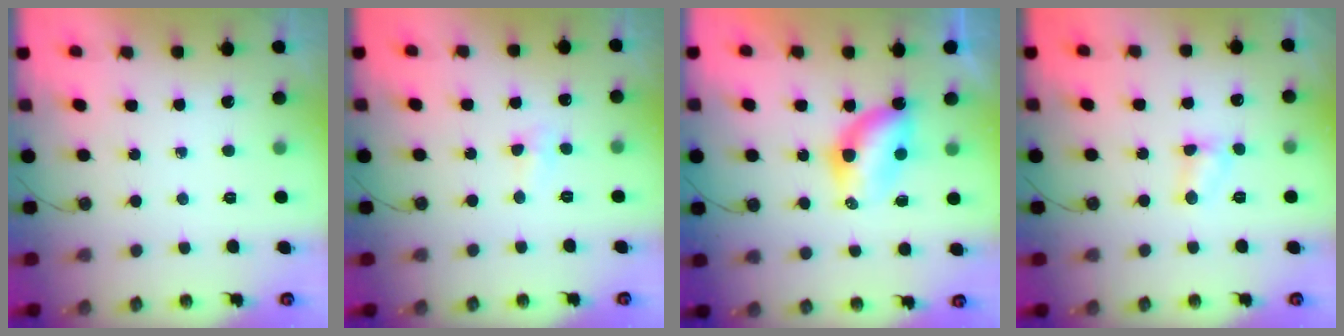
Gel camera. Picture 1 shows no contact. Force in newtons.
{"total": 3.4, "press": 3.3, "slide": 0.7}
{"total": 6.4, "press": 6.4, "slide": 0.2}
{"total": 4.6, "press": 4.5, "slide": 0.7}